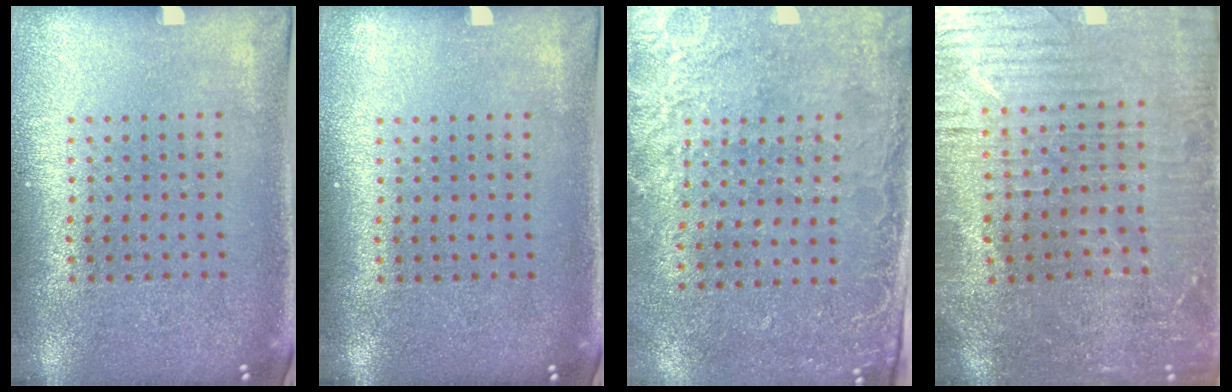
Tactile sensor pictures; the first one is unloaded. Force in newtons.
{"total": 0.0}
{"total": 2.5, "press": 2.2, "slide": 1.3}
{"total": 2.7, "press": 2.6, "slide": 0.6}